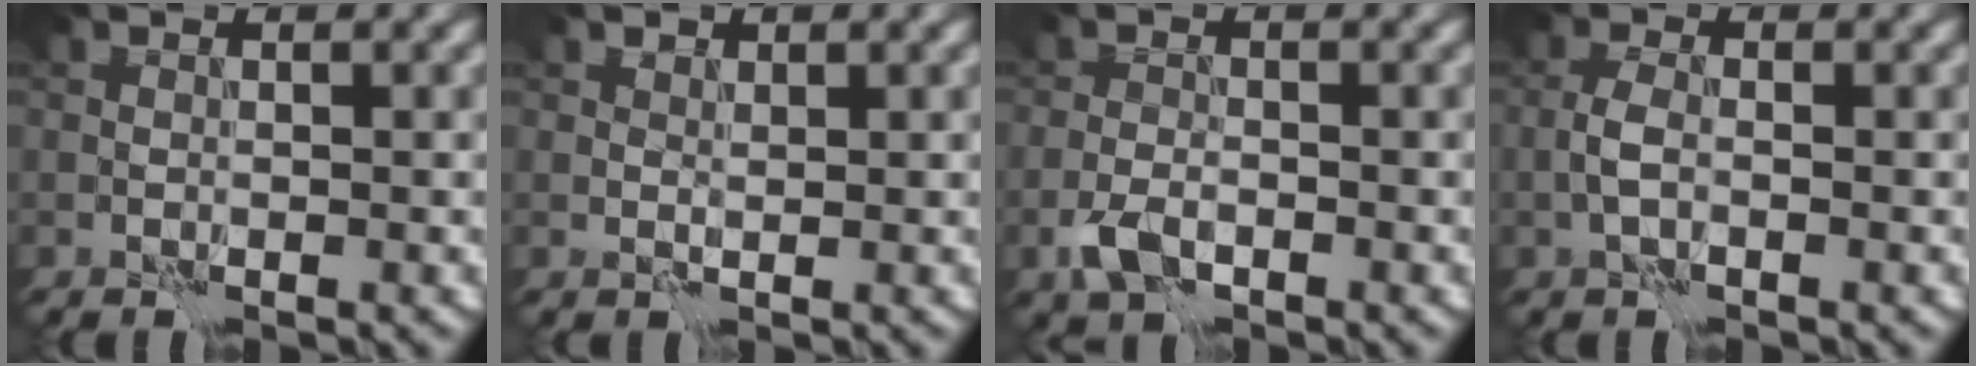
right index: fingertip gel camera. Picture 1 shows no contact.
{"total": 1.0, "force": [0.8, 0.6, 0.2], "torque": [-0.002, 0.000, 0.014]}
{"total": 2.2, "force": [-1.3, 1.1, 1.4], "torque": [-0.031, -0.003, -0.028]}
{"total": 1.6, "force": [-0.5, 0.7, 1.3], "torque": [-0.026, 0.003, -0.015]}